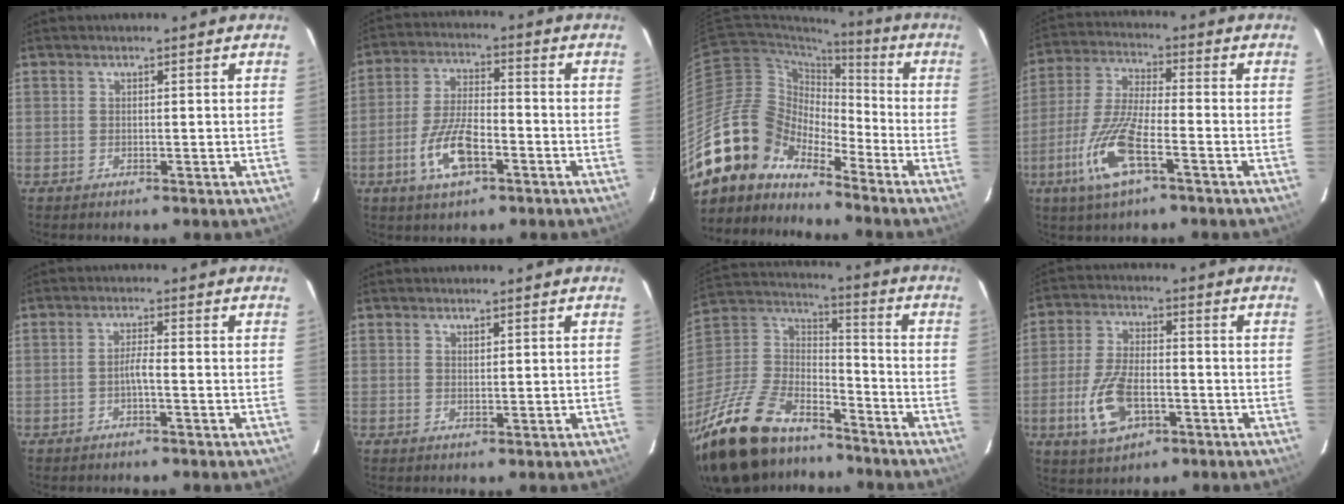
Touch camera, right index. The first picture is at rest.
{"total": 10.1, "force": [-4.4, 4.0, 8.1], "torque": [-0.170, -0.001, -0.077]}
{"total": 15.2, "force": [-12.7, 7.2, 4.0], "torque": [-0.075, 0.019, -0.242]}
{"total": 13.0, "force": [-6.1, 3.4, 11.0], "torque": [-0.243, -0.010, -0.120]}
{"total": 1.9, "force": [-1.0, -0.1, 1.6], "torque": [-0.031, 0.004, -0.017]}
{"total": 1.0, "force": [0.8, 0.4, 0.4], "torque": [-0.003, 0.001, 0.015]}
{"total": 28.5, "force": [-20.7, 12.8, 14.8], "torque": [-0.317, 0.000, -0.341]}
{"total": 11.2, "force": [-4.1, 5.8, 8.7], "torque": [-0.189, -0.004, -0.068]}